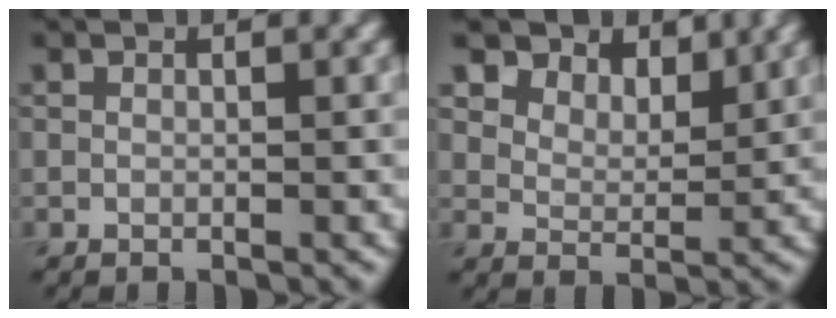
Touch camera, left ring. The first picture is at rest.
{"total": 8.6, "force": [6.6, 4.5, 3.2], "torque": [-0.084, -0.006, 0.128]}